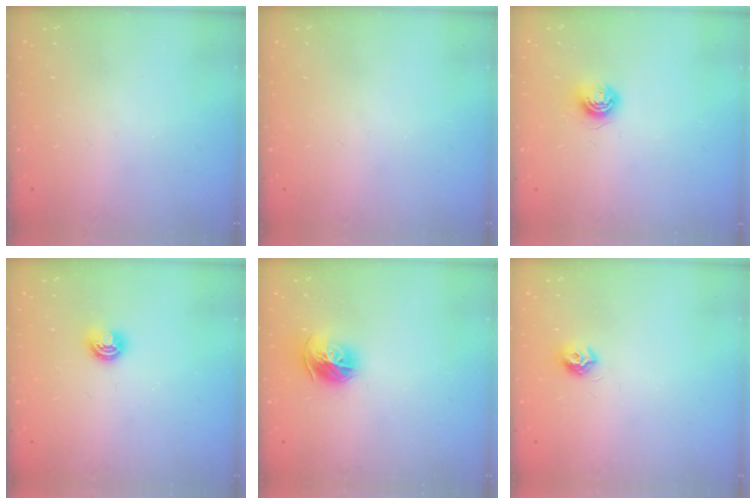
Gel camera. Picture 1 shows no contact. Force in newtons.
{"total": 0.0}
{"total": 5.5, "press": 5.5, "slide": 0.4}
{"total": 5.7, "press": 5.7, "slide": 0.7}
{"total": 11.3, "press": 11.2, "slide": 1.2}
{"total": 7.3, "press": 7.2, "slide": 0.7}